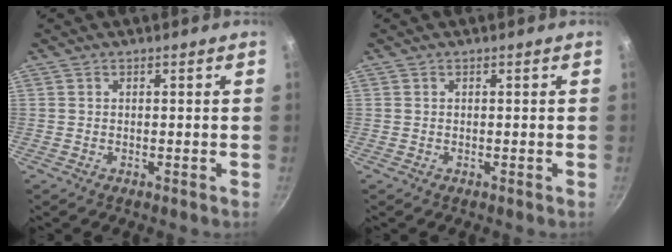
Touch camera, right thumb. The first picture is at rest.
{"total": 0.0}